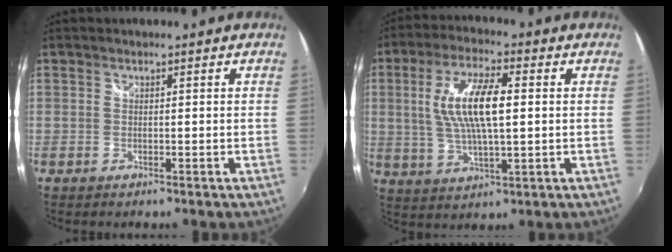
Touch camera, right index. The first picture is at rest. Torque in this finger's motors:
{"motor_torque": [0.89, 0.50, 0.32, 0.21]}